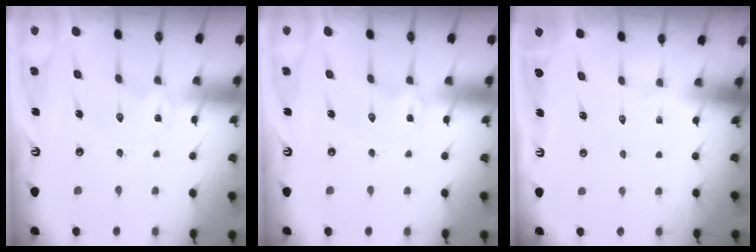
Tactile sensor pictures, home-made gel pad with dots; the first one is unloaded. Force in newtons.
{"total": 0.0}
{"total": 0.0}